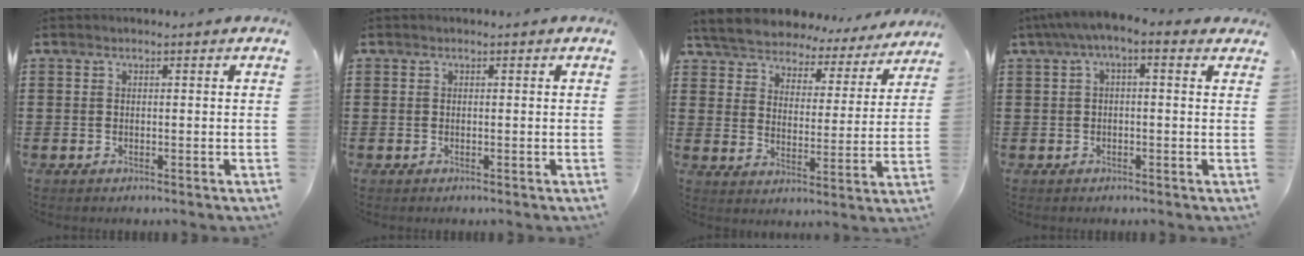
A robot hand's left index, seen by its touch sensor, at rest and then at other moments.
{"total": 0.0}
{"total": 5.7, "force": [5.7, 0.6, 0.2], "torque": [-0.035, -0.042, 0.096]}
{"total": 3.0, "force": [-0.5, 0.9, 2.8], "torque": [-0.050, 0.003, -0.015]}